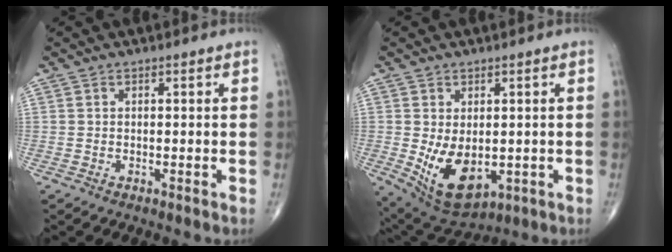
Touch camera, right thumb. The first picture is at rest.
{"total": 10.9, "force": [-1.6, 6.5, 8.6], "torque": [-0.134, -0.015, -0.002]}